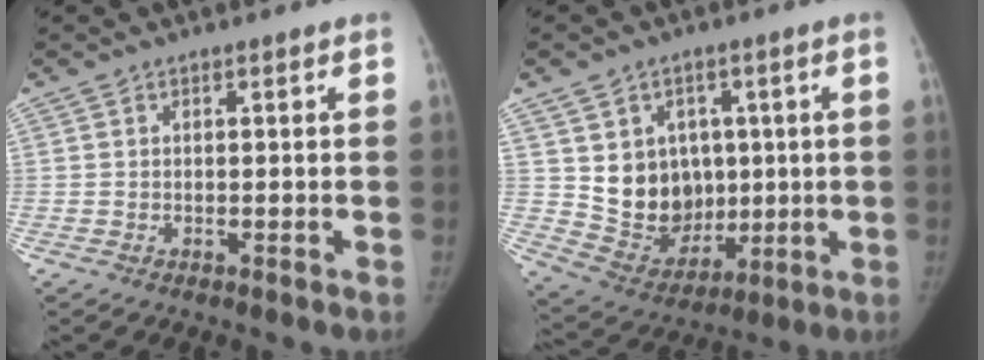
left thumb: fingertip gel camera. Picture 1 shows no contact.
{"total": 12.4, "force": [2.2, 10.6, 6.0], "torque": [-0.047, -0.016, 0.065]}